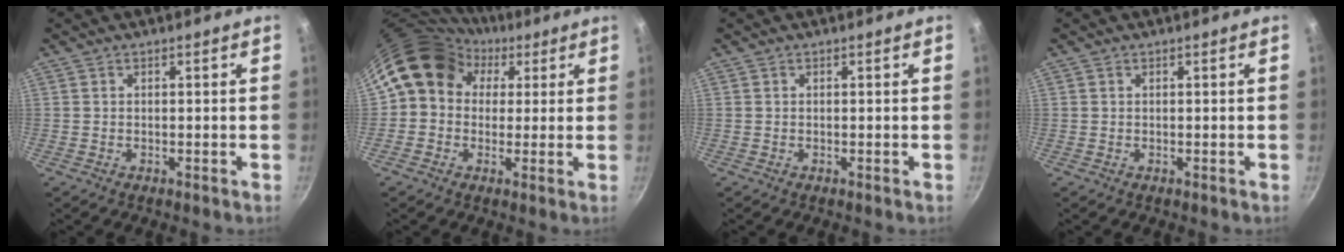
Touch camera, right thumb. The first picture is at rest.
{"total": 12.5, "force": [4.2, 10.3, 5.7], "torque": [-0.067, 0.017, 0.055]}
{"total": 0.0}
{"total": 0.0}